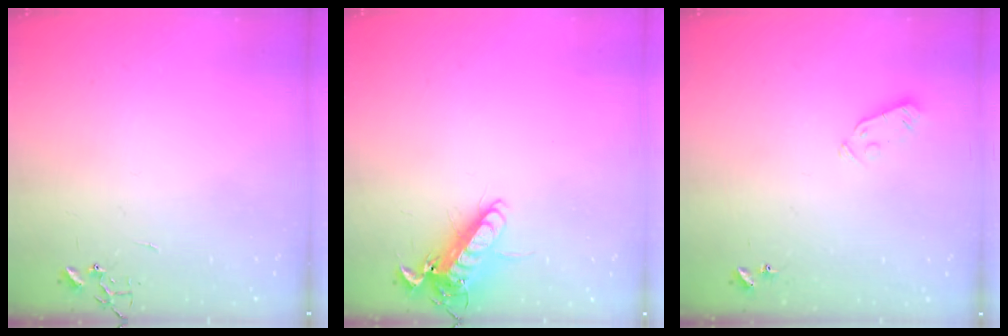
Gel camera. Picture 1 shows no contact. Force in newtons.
{"total": 12.8, "press": 12.7, "slide": 1.9}
{"total": 3.7, "press": 3.6, "slide": 0.6}